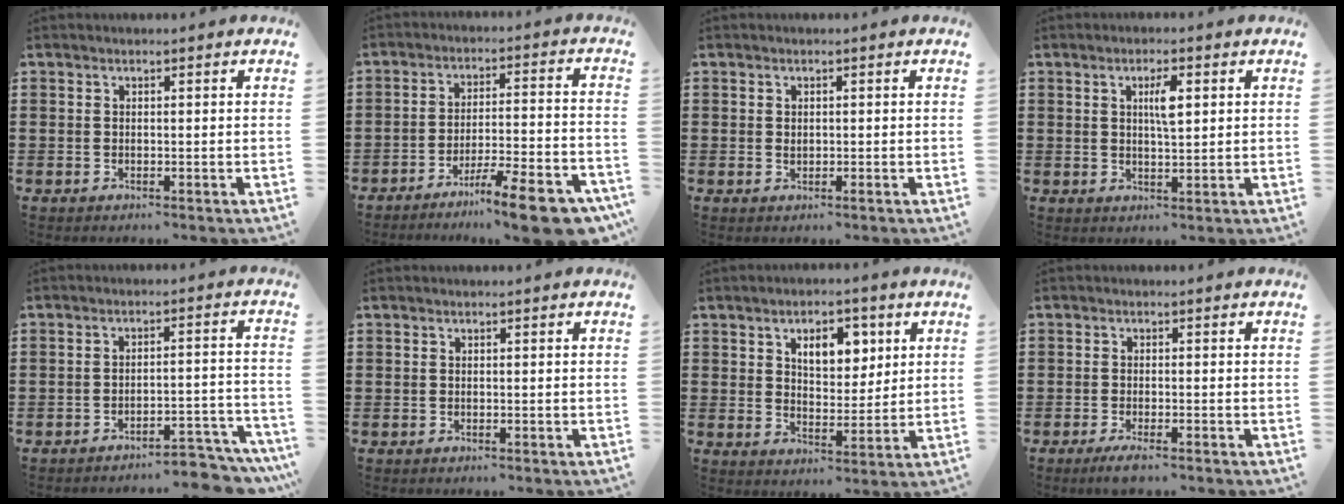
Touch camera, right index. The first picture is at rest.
{"total": 11.5, "force": [-8.9, 0.9, 7.3], "torque": [-0.107, 0.022, -0.160]}
{"total": 0.7, "force": [0.2, 0.3, 0.5], "torque": [-0.011, 0.001, 0.004]}
{"total": 3.8, "force": [1.1, 1.0, 3.5], "torque": [-0.065, 0.005, 0.013]}
{"total": 5.1, "force": [-4.8, 0.5, 1.7], "torque": [-0.028, 0.000, -0.093]}
{"total": 0.0}
{"total": 6.3, "force": [2.8, 3.6, 4.3], "torque": [-0.074, 0.005, 0.044]}
{"total": 2.0, "force": [-1.4, 0.1, 1.3], "torque": [-0.029, -0.003, -0.028]}